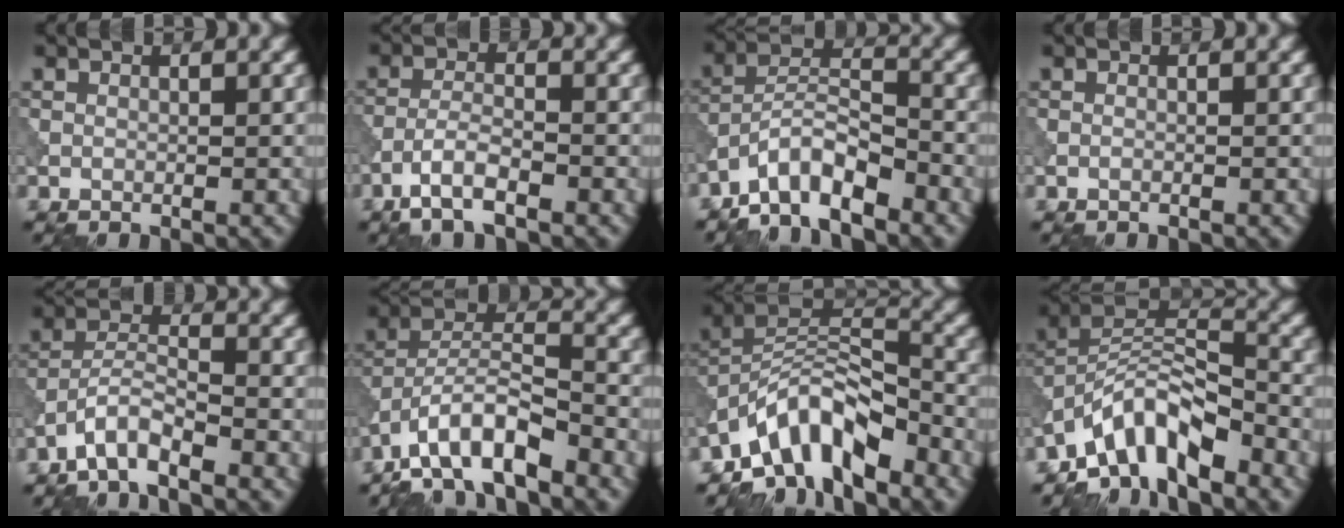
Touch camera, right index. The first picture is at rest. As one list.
[{"total": 3.4, "force": [-2.3, 0.9, 2.4], "torque": [-0.051, 0.005, -0.052]}, {"total": 5.7, "force": [-4.6, 1.5, 2.9], "torque": [-0.046, 0.007, -0.092]}, {"total": 0.0}, {"total": 3.6, "force": [-2.8, 0.7, 2.0], "torque": [-0.040, 0.010, -0.064]}, {"total": 7.4, "force": [-5.5, 2.3, 4.5], "torque": [-0.072, 0.009, -0.108]}, {"total": 8.3, "force": [-5.9, 3.4, 4.7], "torque": [-0.064, 0.006, -0.121]}, {"total": 7.2, "force": [-5.4, 2.6, 3.9], "torque": [-0.053, 0.008, -0.110]}]